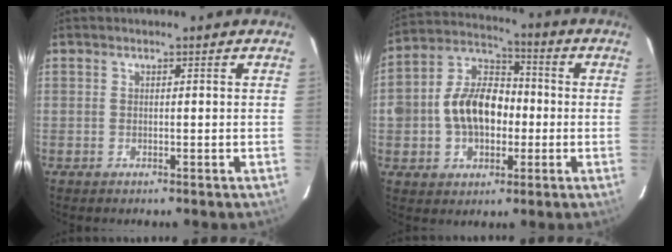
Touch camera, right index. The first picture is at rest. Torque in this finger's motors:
{"motor_torque": [0.71, -0.31, 0.43, 0.17]}